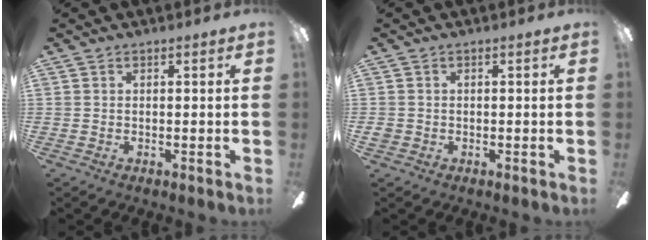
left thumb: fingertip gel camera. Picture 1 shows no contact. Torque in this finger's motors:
{"motor_torque": [-0.01, 0.02, 0.10, -0.10, 0.00]}